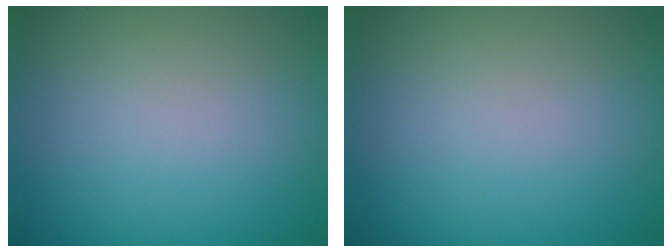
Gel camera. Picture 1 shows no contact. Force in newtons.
{"total": 0.0}